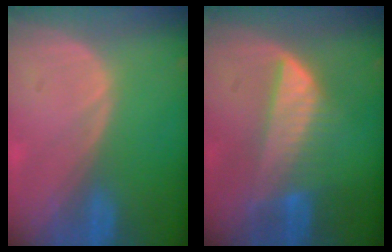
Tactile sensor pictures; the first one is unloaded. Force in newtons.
{"total": 6.7, "press": 6.5, "slide": 1.6}